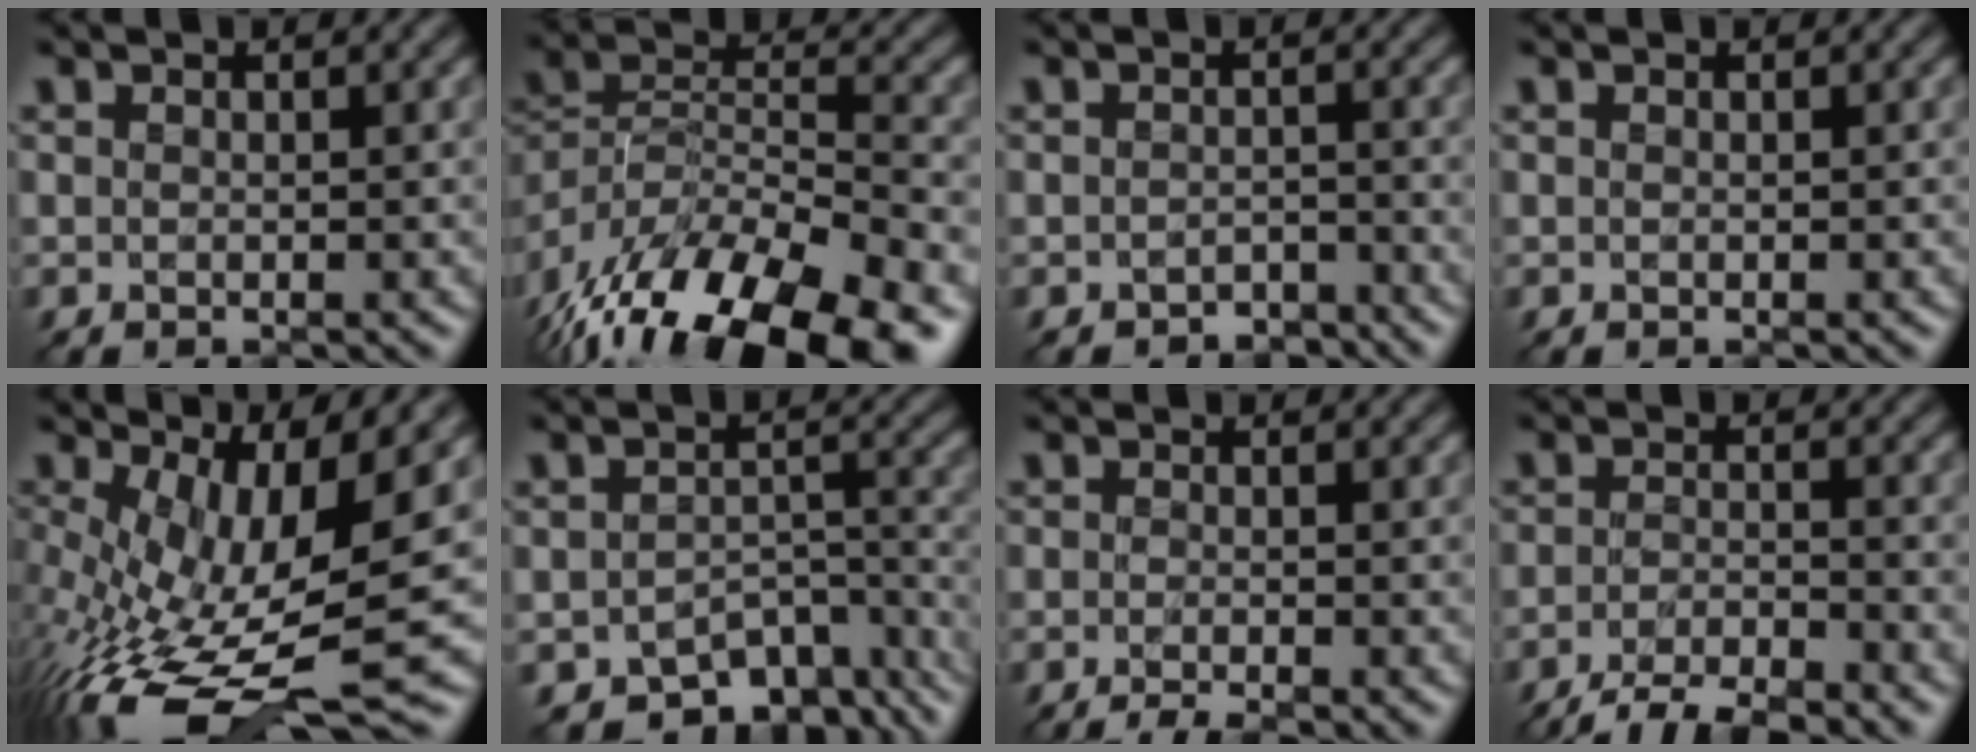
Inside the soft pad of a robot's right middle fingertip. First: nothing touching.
{"total": 16.4, "force": [-11.4, 6.1, 10.1], "torque": [-0.174, -0.006, -0.175]}
{"total": 2.3, "force": [-2.2, 0.8, 0.4], "torque": [-0.002, 0.000, -0.034]}
{"total": 0.0}
{"total": 12.8, "force": [-2.4, 4.6, 11.7], "torque": [-0.218, -0.029, -0.027]}
{"total": 7.3, "force": [-5.6, 3.7, 3.0], "torque": [-0.025, -0.024, -0.079]}
{"total": 3.4, "force": [-1.8, 0.9, 2.7], "torque": [-0.041, -0.008, -0.033]}
{"total": 5.7, "force": [-4.5, 1.2, 3.2], "torque": [-0.052, -0.006, -0.084]}